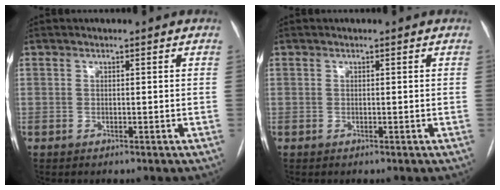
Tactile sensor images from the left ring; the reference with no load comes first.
{"total": 0.0}